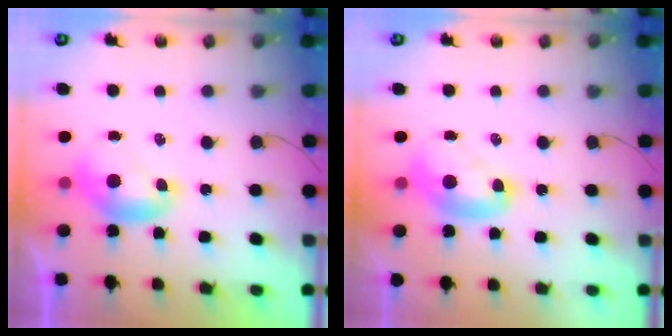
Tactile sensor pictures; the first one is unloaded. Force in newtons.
{"total": 2.0, "press": 2.0, "slide": 0.2}